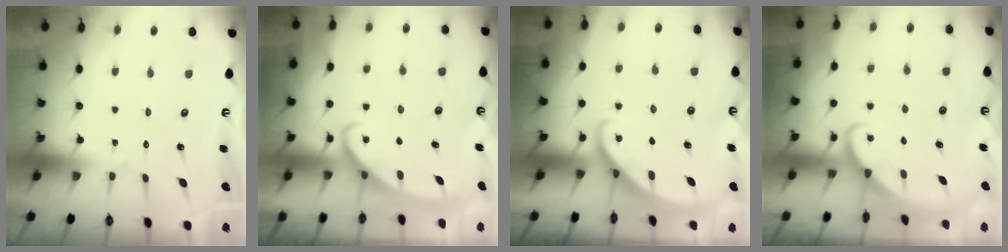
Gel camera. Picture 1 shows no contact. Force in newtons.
{"total": 2.8, "press": 2.8, "slide": 0.4}
{"total": 1.8, "press": 1.8, "slide": 0.1}
{"total": 2.3, "press": 2.3, "slide": 0.3}